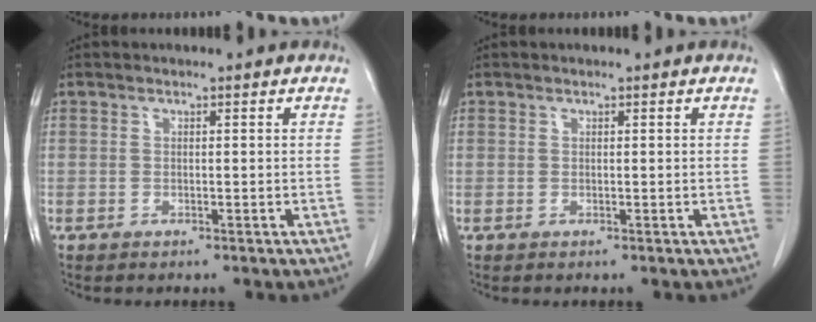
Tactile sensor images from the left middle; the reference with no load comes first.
{"total": 0.0}